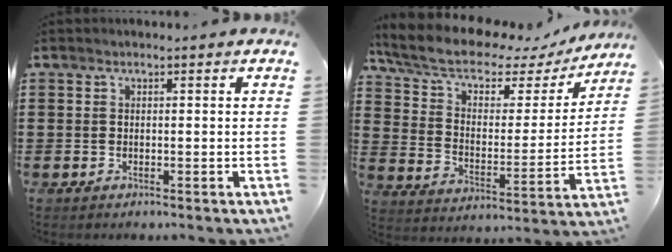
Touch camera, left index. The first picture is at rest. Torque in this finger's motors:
{"motor_torque": [1.57, -0.56, 1.02, 0.21]}